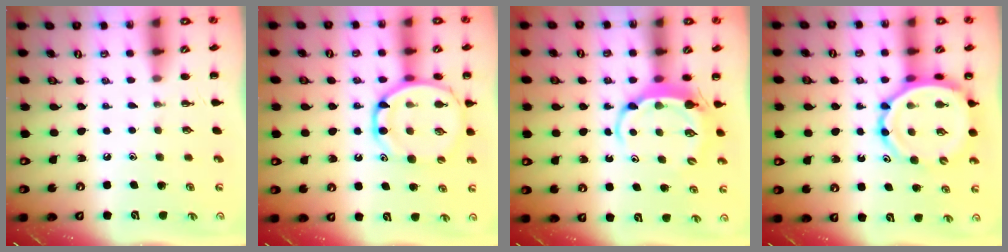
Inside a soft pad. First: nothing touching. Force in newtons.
{"total": 14.3, "press": 13.9, "slide": 3.3}
{"total": 5.9, "press": 5.8, "slide": 0.7}
{"total": 10.7, "press": 10.1, "slide": 3.4}